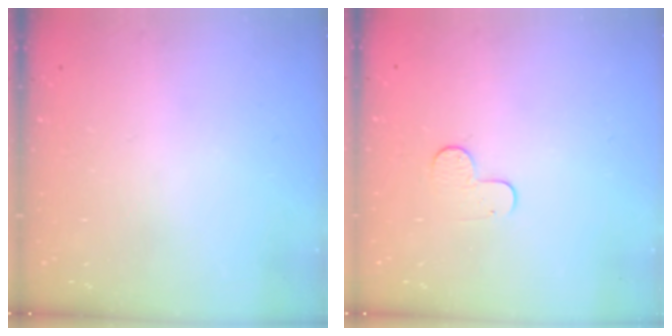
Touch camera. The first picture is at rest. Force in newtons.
{"total": 5.9, "press": 5.9, "slide": 0.4}